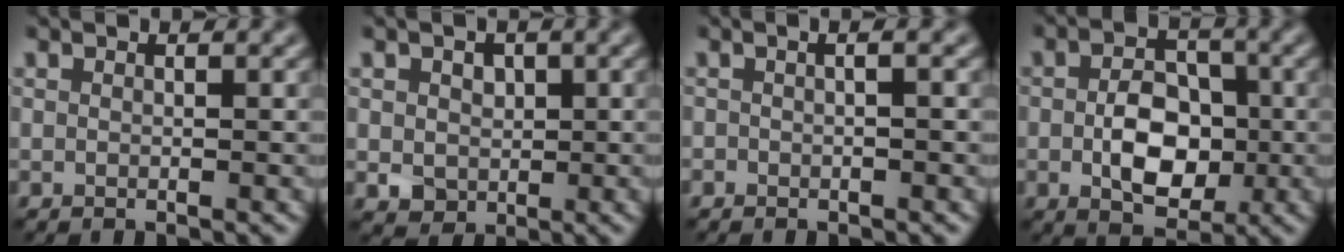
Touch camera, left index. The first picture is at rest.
{"total": 2.7, "force": [0.3, 2.2, 1.5], "torque": [-0.030, -0.005, 0.004]}
{"total": 1.1, "force": [0.0, 0.2, 1.1], "torque": [-0.013, -0.007, -0.003]}
{"total": 5.7, "force": [-0.7, 3.6, 4.3], "torque": [-0.074, -0.005, -0.012]}